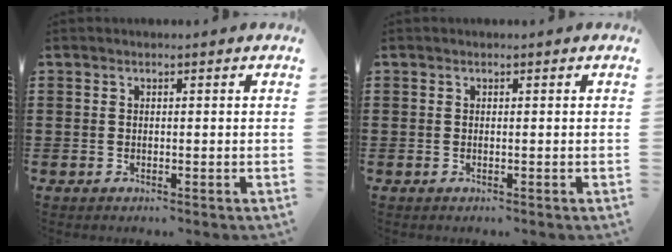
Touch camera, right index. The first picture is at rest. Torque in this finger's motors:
{"motor_torque": [0.05, 0.13, 0.00, 0.00]}